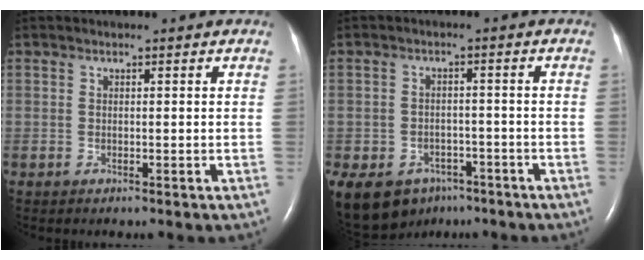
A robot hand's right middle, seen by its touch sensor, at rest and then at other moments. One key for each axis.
{"total": 14.1, "fx": -8.2, "fy": 10.2, "fz": 5.2, "tx": -0.136, "ty": -0.001, "tz": -0.107}